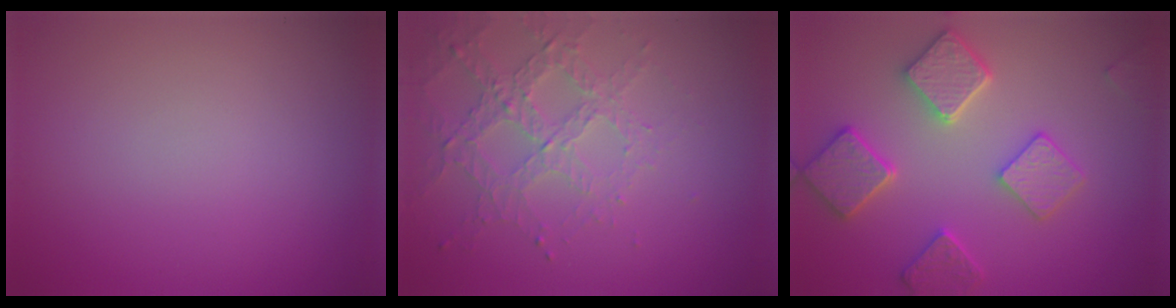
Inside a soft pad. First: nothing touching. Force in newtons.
{"total": 3.2, "press": 3.0, "slide": 1.2}
{"total": 4.8, "press": 4.5, "slide": 1.6}